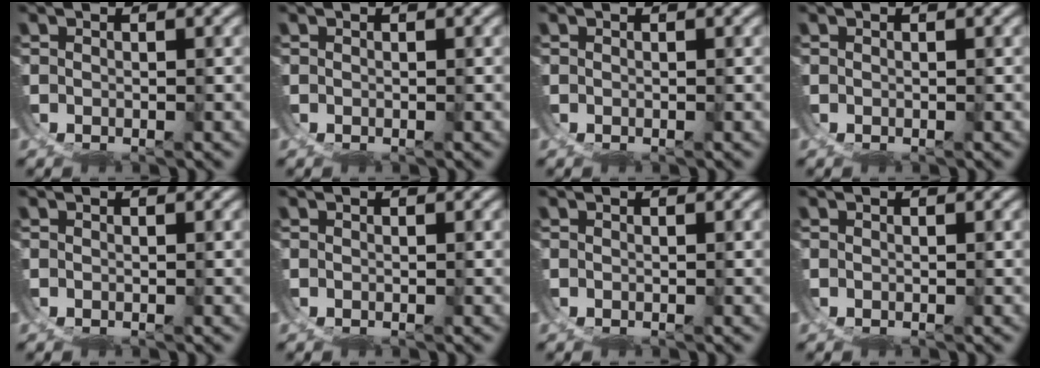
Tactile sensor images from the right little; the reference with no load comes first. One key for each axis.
{"total": 0.0}
{"total": 0.0}
{"total": 0.0}
{"total": 0.0}
{"total": 0.0}
{"total": 0.0}
{"total": 0.0}